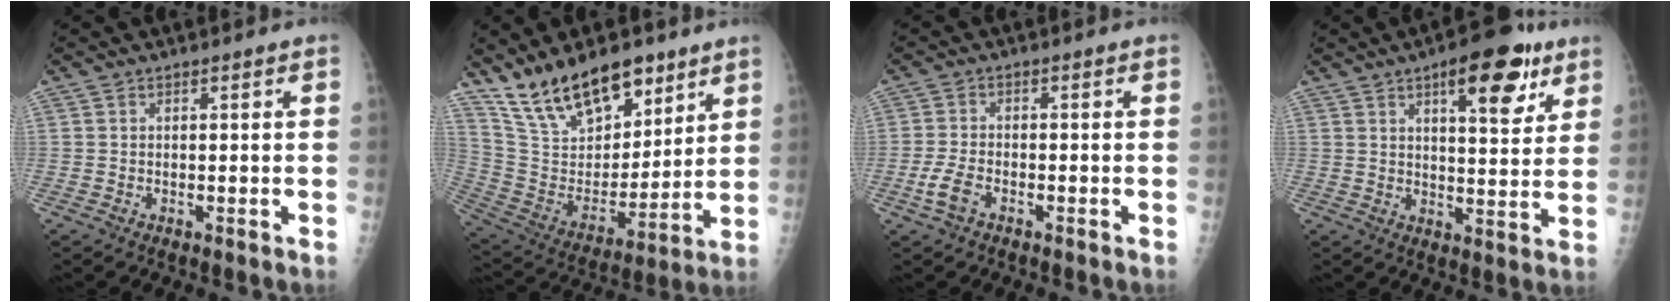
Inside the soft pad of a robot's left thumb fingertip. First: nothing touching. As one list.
[{"total": 19.1, "force": [13.8, 8.8, 9.7], "torque": [-0.124, -0.068, 0.256]}, {"total": 3.9, "force": [-1.9, 2.0, 2.7], "torque": [-0.066, 0.008, -0.039]}, {"total": 12.1, "force": [6.3, 4.9, 9.2], "torque": [-0.089, -0.021, 0.080]}]